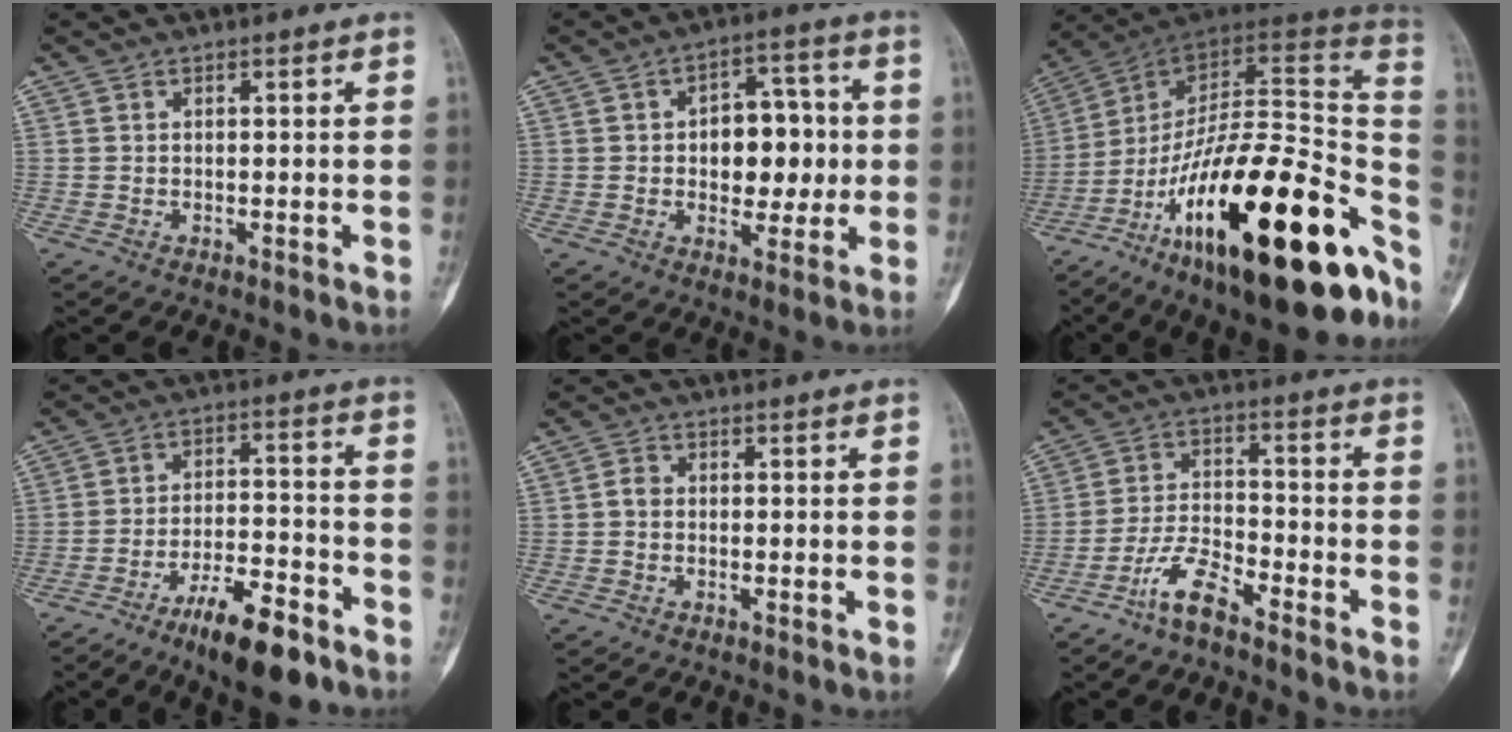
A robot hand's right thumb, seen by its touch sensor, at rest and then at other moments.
{"total": 11.6, "force": [0.3, 7.4, 8.9], "torque": [-0.079, 0.019, 0.007]}
{"total": 35.7, "force": [-14.8, 12.6, 29.9], "torque": [-0.359, 0.066, -0.231]}
{"total": 13.3, "force": [-8.8, 4.1, 9.0], "torque": [-0.140, 0.063, -0.147]}
{"total": 1.7, "force": [-0.2, 1.4, 1.0], "torque": [-0.013, 0.005, -0.008]}
{"total": 7.1, "force": [-5.4, 1.8, 4.3], "torque": [-0.092, 0.036, -0.111]}